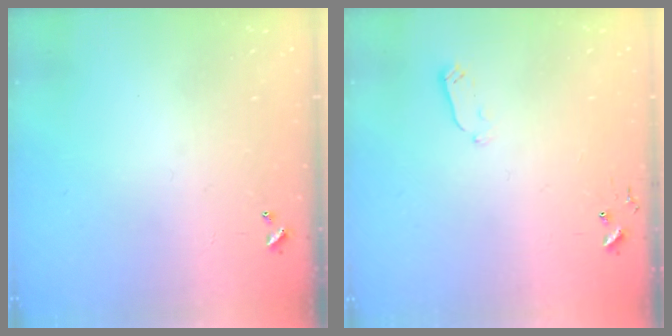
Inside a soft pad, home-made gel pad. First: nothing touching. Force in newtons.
{"total": 2.9, "press": 2.9, "slide": 0.4}